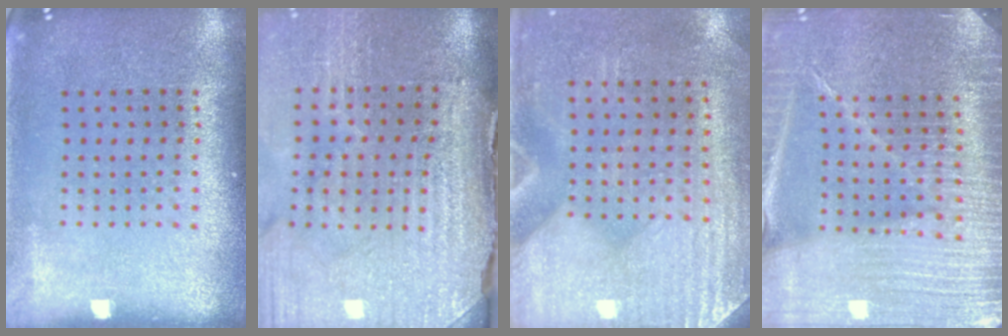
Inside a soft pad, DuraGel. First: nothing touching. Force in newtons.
{"total": 4.4, "press": 3.9, "slide": 2.2}
{"total": 3.0, "press": 2.6, "slide": 1.5}
{"total": 4.3, "press": 4.0, "slide": 1.5}